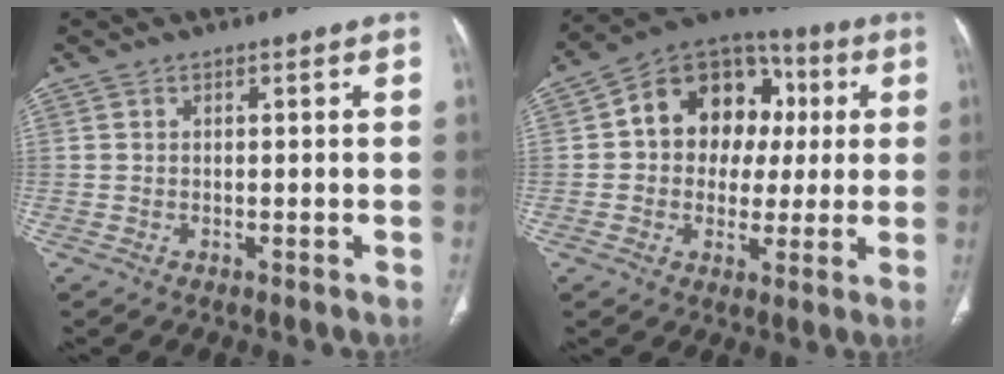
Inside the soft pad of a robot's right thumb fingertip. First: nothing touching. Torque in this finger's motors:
{"motor_torque": [1.65, 1.85, 0.69, -0.64, 0.29]}